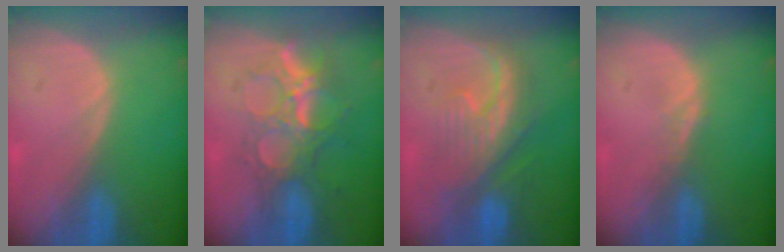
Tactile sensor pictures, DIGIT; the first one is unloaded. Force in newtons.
{"total": 9.0, "press": 8.0, "slide": 4.0}
{"total": 8.0, "press": 7.9, "slide": 1.2}
{"total": 1.0, "press": 1.0, "slide": 0.1}